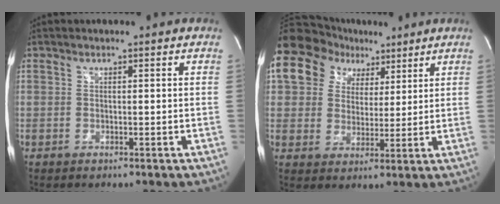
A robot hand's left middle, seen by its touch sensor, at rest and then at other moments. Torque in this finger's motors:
{"motor_torque": [0.94, -0.79, 0.32, 0.14]}